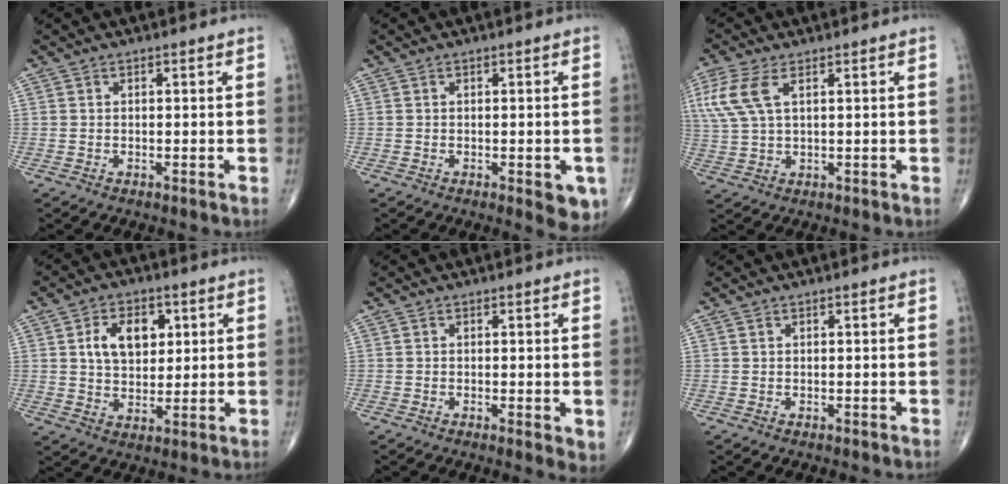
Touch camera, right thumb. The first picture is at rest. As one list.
[{"total": 7.7, "force": [-2.6, 2.8, 6.7], "torque": [-0.062, -0.006, -0.025]}, {"total": 7.9, "force": [3.0, 3.6, 6.4], "torque": [-0.172, 0.009, 0.064]}, {"total": 9.4, "force": [2.8, 6.2, 6.5], "torque": [-0.082, -0.007, 0.049]}, {"total": 2.9, "force": [-0.4, 0.9, 2.7], "torque": [-0.036, -0.009, -0.008]}, {"total": 0.0}]